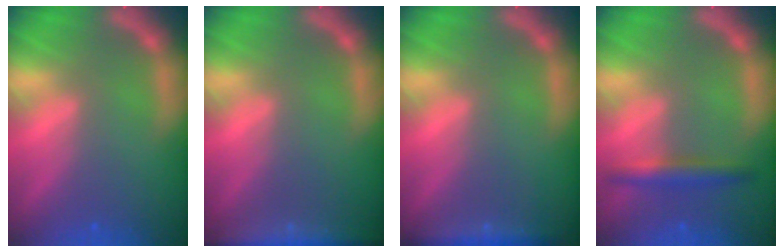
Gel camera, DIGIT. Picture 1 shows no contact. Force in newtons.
{"total": 6.5}
{"total": 3.0}
{"total": 3.0}